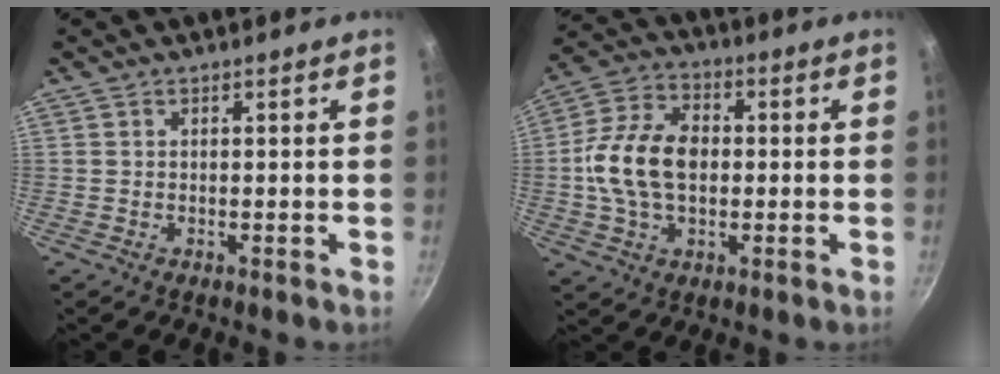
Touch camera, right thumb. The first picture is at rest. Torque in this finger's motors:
{"motor_torque": [1.68, 1.93, 0.95, -0.77, 0.01]}